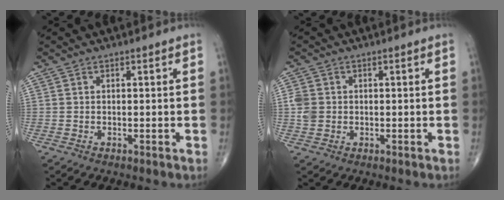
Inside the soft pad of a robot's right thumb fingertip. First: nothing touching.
{"total": 3.4, "force": [0.1, 2.9, 1.7], "torque": [-0.031, 0.004, 0.001]}